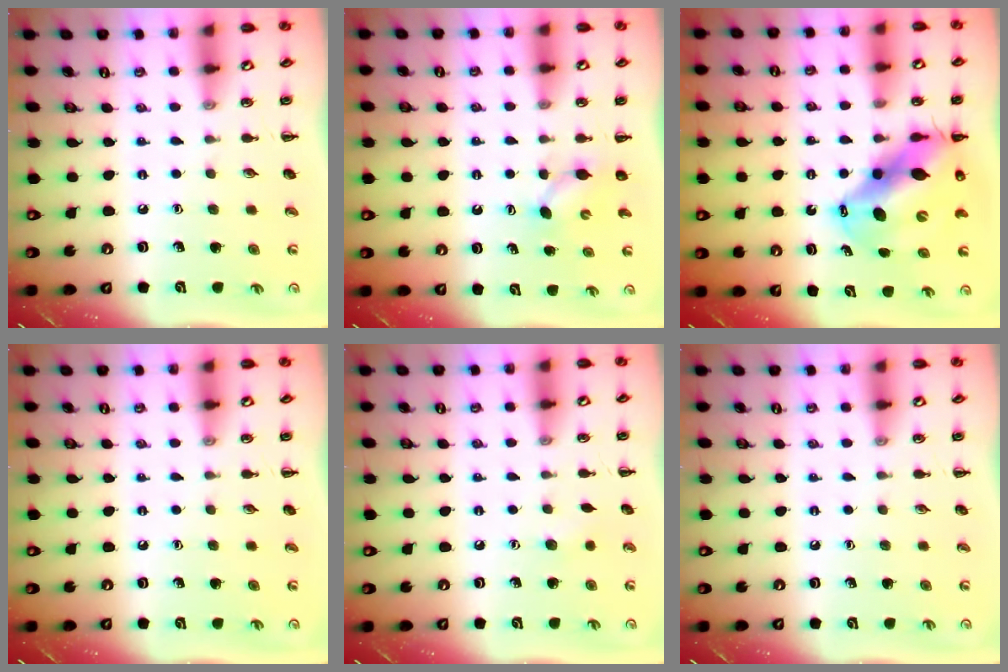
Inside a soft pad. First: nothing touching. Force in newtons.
{"total": 3.9, "press": 3.7, "slide": 1.0}
{"total": 14.4, "press": 13.8, "slide": 4.1}
{"total": 0.0}
{"total": 3.5, "press": 3.4, "slide": 1.0}
{"total": 0.0}